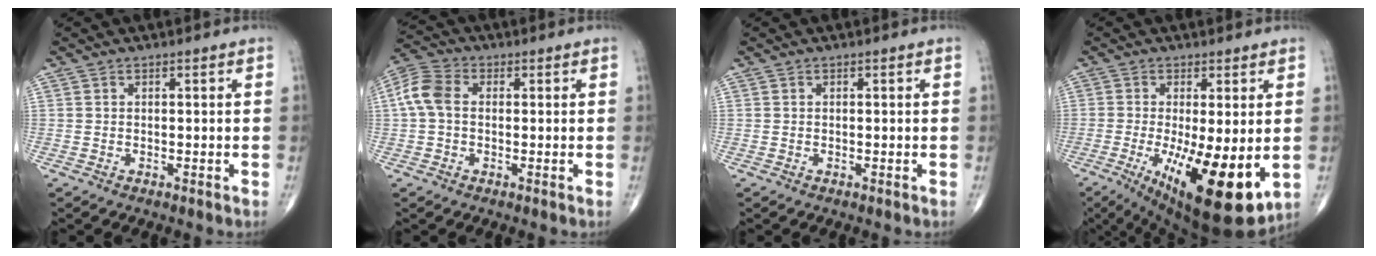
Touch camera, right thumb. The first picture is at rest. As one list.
[{"total": 6.8, "force": [0.4, 4.7, 4.8], "torque": [-0.107, 0.022, 0.001]}, {"total": 0.0}, {"total": 16.6, "force": [-3.6, 5.1, 15.4], "torque": [-0.237, -0.033, -0.037]}]